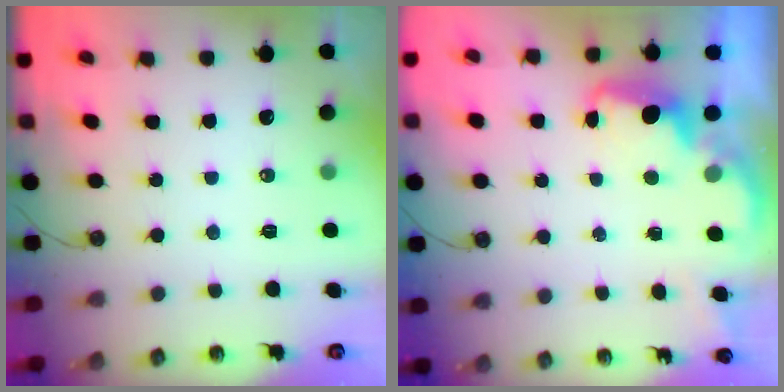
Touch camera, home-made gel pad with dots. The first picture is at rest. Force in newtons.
{"total": 2.1, "press": 2.0, "slide": 0.6}